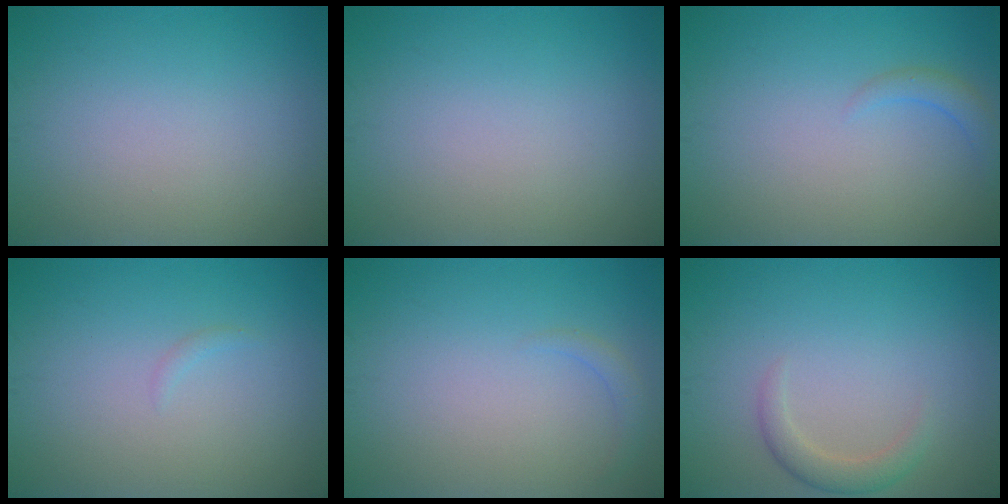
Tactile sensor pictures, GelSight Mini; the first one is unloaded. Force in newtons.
{"total": 0.0}
{"total": 1.4, "press": 1.4, "slide": 0.2}
{"total": 0.5, "press": 0.5, "slide": 0.1}
{"total": 1.0, "press": 1.0, "slide": 0.2}
{"total": 1.9, "press": 1.9, "slide": 0.1}